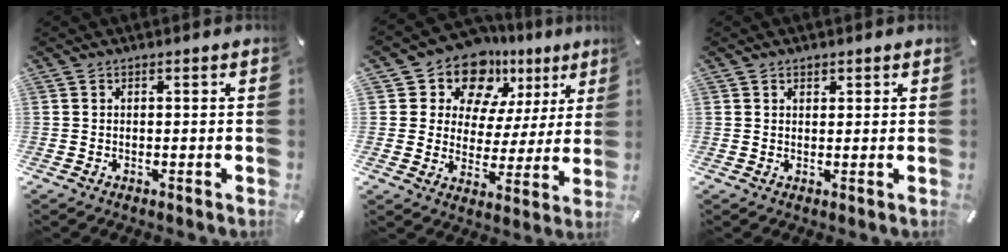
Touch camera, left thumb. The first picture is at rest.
{"total": 12.8, "force": [8.9, 8.5, 3.6], "torque": [-0.062, -0.068, 0.163]}
{"total": 1.0, "force": [0.7, 0.7, 0.2], "torque": [0.004, -0.003, 0.012]}